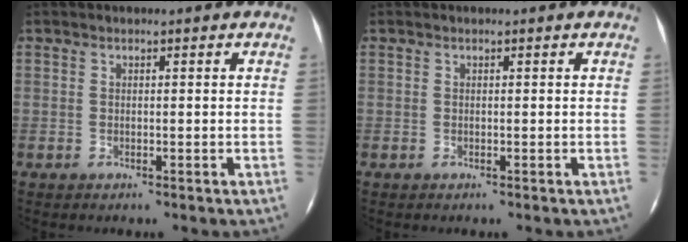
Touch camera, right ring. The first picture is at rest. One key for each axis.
{"total": 0.0}